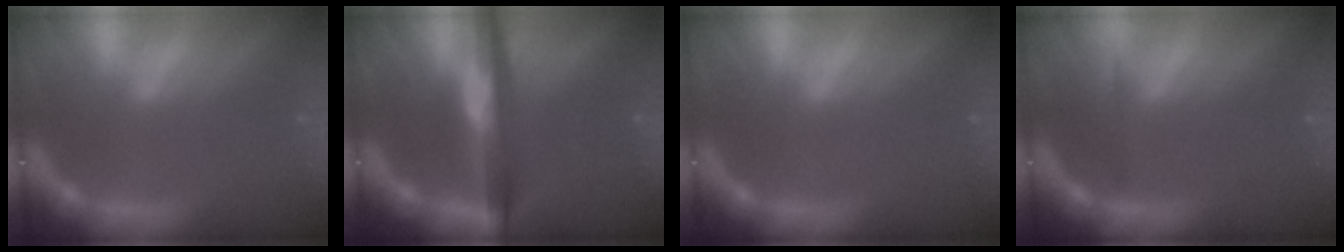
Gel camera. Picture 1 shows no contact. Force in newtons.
{"total": 6.5}
{"total": 0.0}
{"total": 1.4}